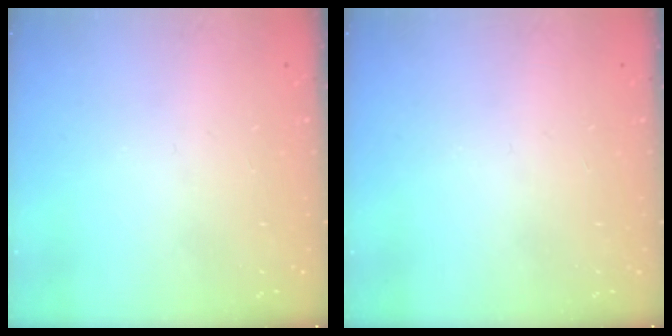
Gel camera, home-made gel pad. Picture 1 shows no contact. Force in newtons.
{"total": 0.0}